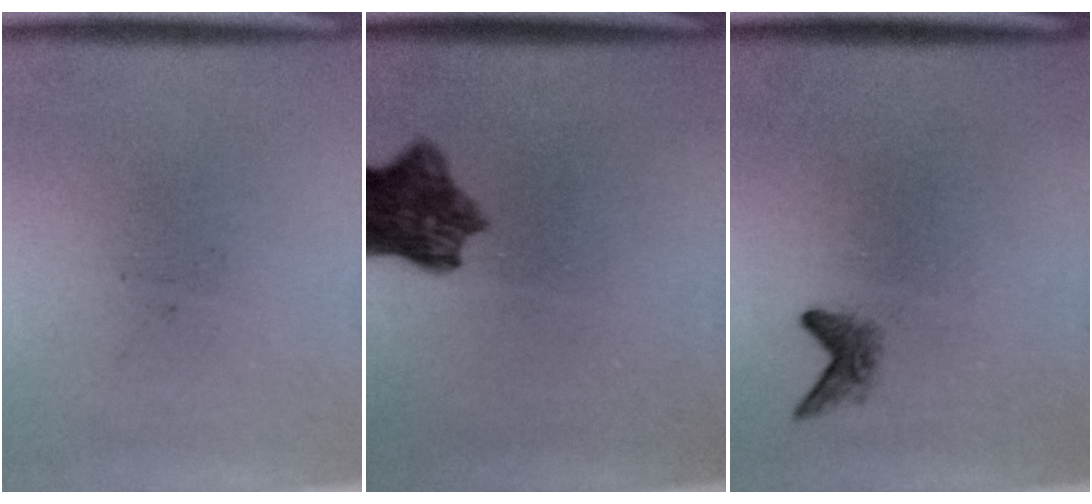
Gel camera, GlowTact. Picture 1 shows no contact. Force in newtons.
{"total": 7.7}
{"total": 1.4}